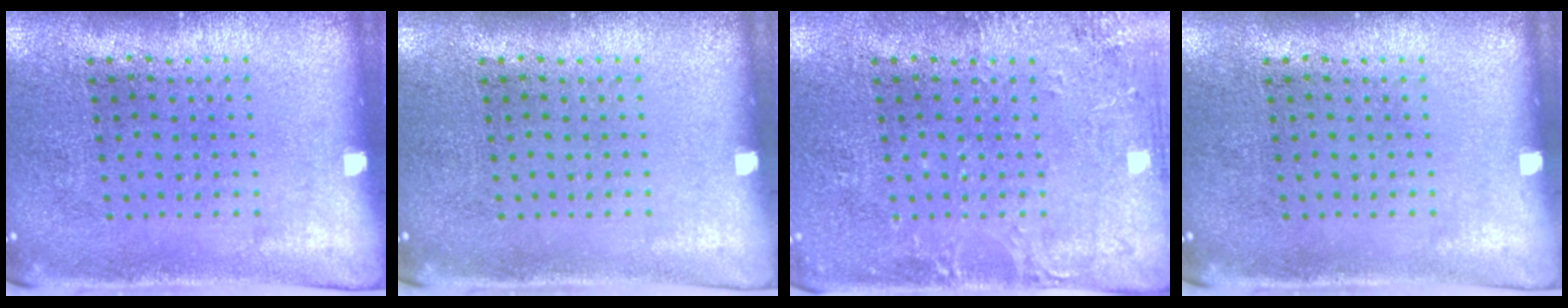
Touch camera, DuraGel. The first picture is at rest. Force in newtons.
{"total": 0.0}
{"total": 2.5, "press": 2.5, "slide": 0.3}
{"total": 0.0}